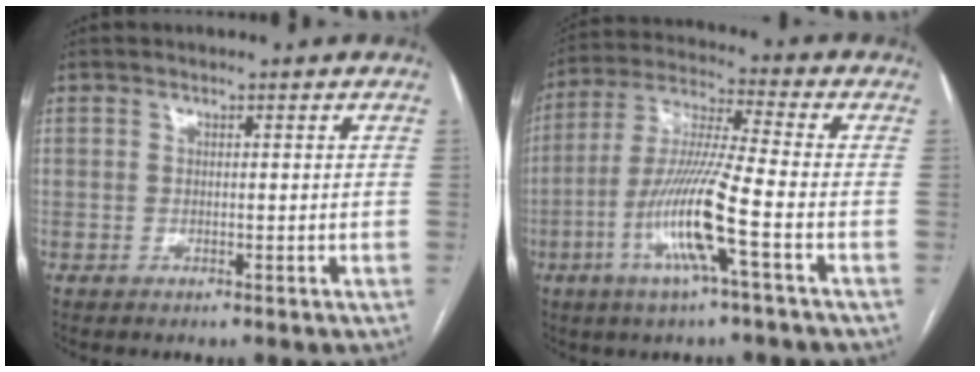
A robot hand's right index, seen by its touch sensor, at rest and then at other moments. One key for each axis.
{"total": 12.6, "fx": -4.4, "fy": -0.4, "fz": 11.8, "tx": -0.240, "ty": -0.006, "tz": -0.090}